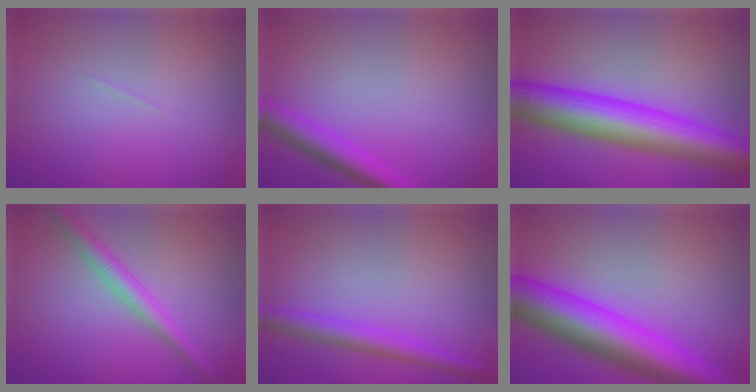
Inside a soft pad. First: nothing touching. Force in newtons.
{"total": 3.2, "press": 3.2, "slide": 0.2}
{"total": 9.6, "press": 9.6, "slide": 0.1}
{"total": 2.9, "press": 2.9, "slide": 0.0}
{"total": 2.9, "press": 2.9, "slide": 0.1}
{"total": 10.5, "press": 10.5, "slide": 0.2}